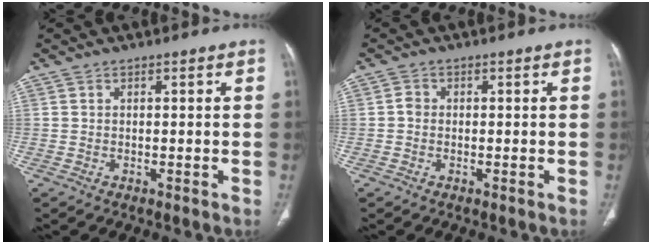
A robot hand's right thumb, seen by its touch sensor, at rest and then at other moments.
{"total": 1.4, "force": [-0.2, 1.2, 0.7], "torque": [-0.007, 0.004, -0.007]}